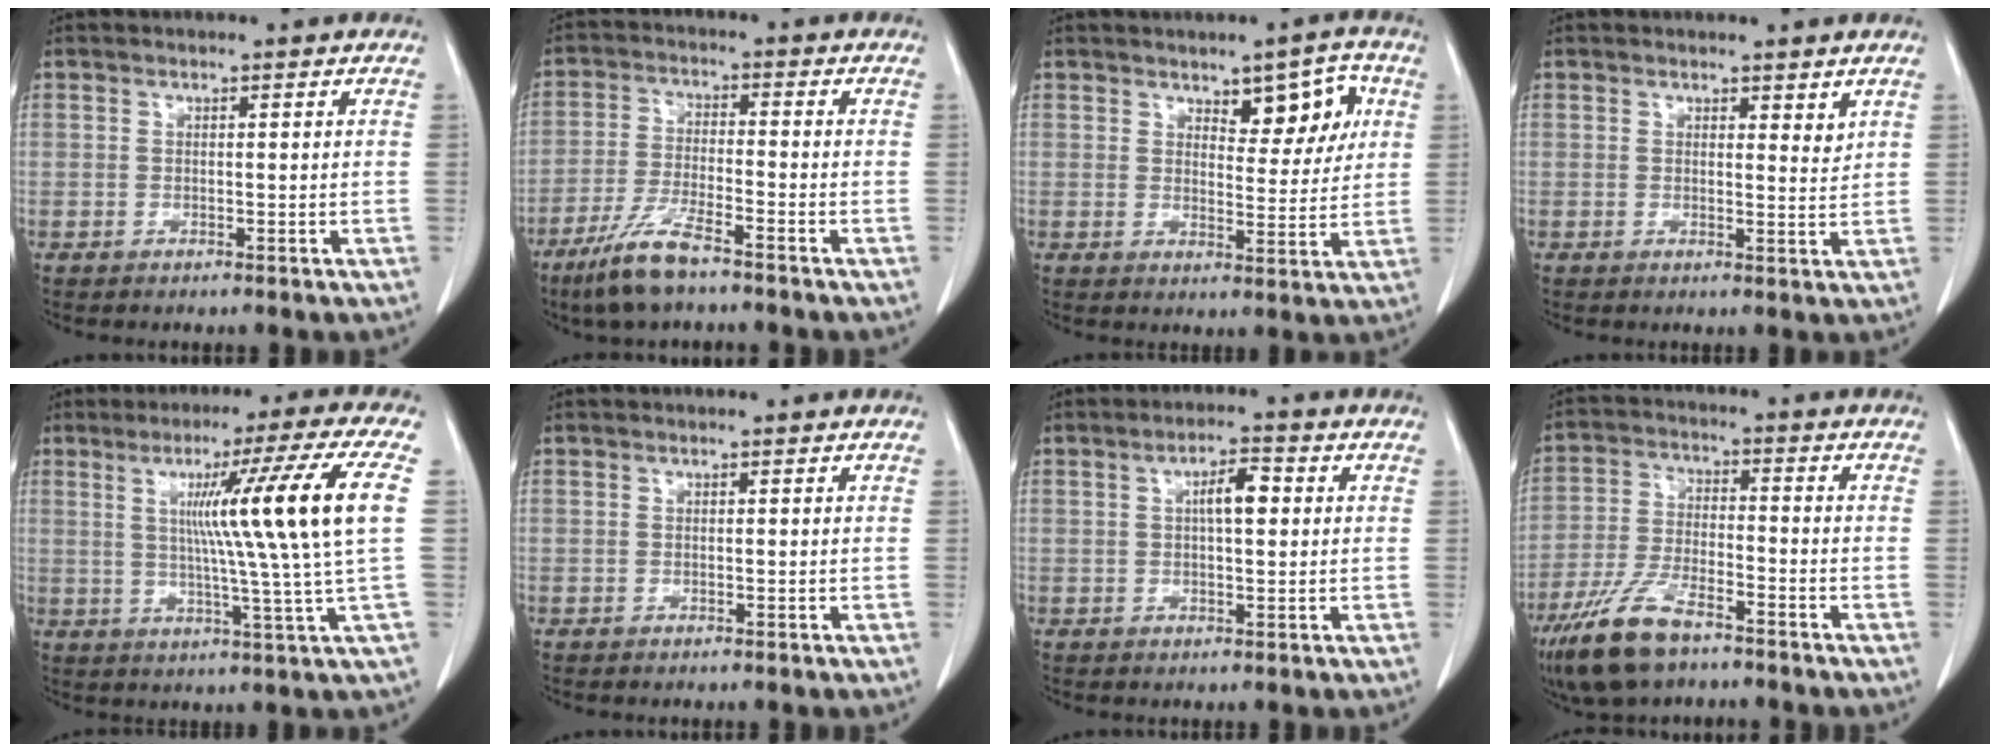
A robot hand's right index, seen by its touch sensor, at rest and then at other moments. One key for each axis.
{"total": 8.3, "fx": -5.9, "fy": 0.9, "fz": 5.7, "tx": -0.123, "ty": -0.019, "tz": -0.115}
{"total": 6.7, "fx": 3.0, "fy": 2.7, "fz": 5.3, "tx": -0.066, "ty": 0.007, "tz": 0.043}
{"total": 2.0, "fx": 1.6, "fy": 0.6, "fz": 1.1, "tx": -0.013, "ty": -0.013, "tz": 0.023}
{"total": 15.3, "fx": 3.0, "fy": -3.3, "fz": 14.6, "tx": -0.209, "ty": -0.002, "tz": 0.044}
{"total": 0.0}
{"total": 4.4, "fx": 0.8, "fy": 1.3, "fz": 4.1, "tx": -0.071, "ty": 0.010, "tz": 0.012}
{"total": 10.7, "fx": -7.4, "fy": 3.3, "fz": 6.9, "tx": -0.150, "ty": -0.015, "tz": -0.140}